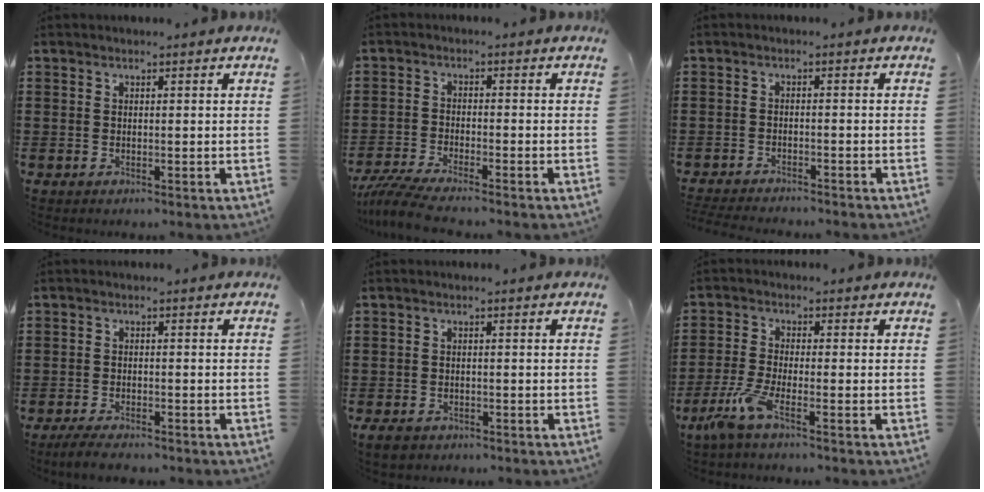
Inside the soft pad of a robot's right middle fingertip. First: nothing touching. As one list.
[{"total": 4.5, "force": [-4.1, 0.0, 1.9], "torque": [-0.060, -0.020, -0.085]}, {"total": 2.5, "force": [-2.5, 0.0, 0.2], "torque": [-0.013, -0.003, -0.056]}, {"total": 2.6, "force": [-2.4, 0.3, 1.0], "torque": [-0.025, 0.001, -0.051]}, {"total": 1.7, "force": [-1.3, 0.8, 0.6], "torque": [-0.022, 0.000, -0.030]}, {"total": 5.0, "force": [-3.1, 0.7, 3.9], "torque": [-0.100, -0.017, -0.062]}]